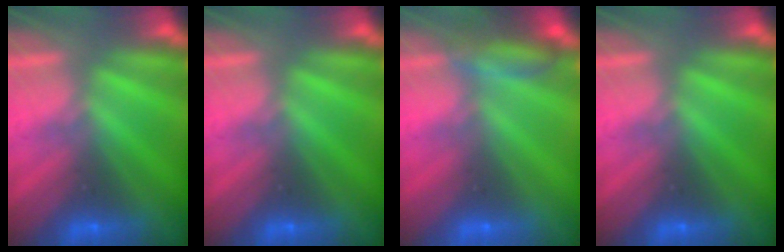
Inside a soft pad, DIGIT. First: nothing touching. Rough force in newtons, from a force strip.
{"total": 0.0}
{"total": 2.5}
{"total": 0.0}